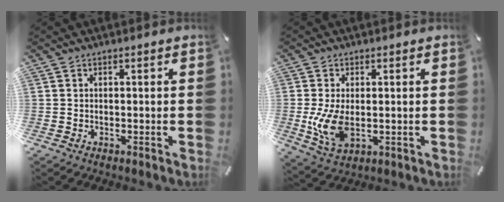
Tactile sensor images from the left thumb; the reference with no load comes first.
{"total": 9.2, "force": [-0.6, 5.2, 7.6], "torque": [-0.173, -0.015, -0.011]}